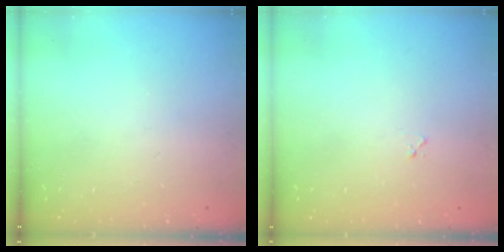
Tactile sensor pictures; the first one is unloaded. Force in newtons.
{"total": 3.4, "press": 3.4, "slide": 0.4}